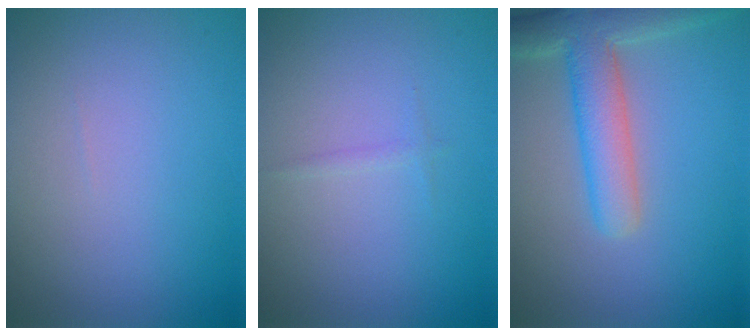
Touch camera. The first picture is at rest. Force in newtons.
{"total": 0.5, "press": 0.5, "slide": 0.1}
{"total": 5.5, "press": 5.5, "slide": 0.3}